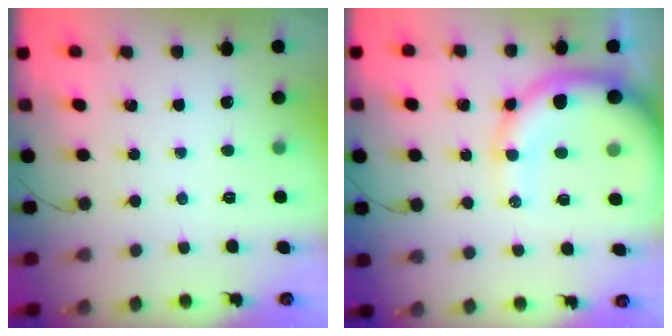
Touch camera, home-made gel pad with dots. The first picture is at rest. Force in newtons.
{"total": 15.1, "press": 14.6, "slide": 3.8}